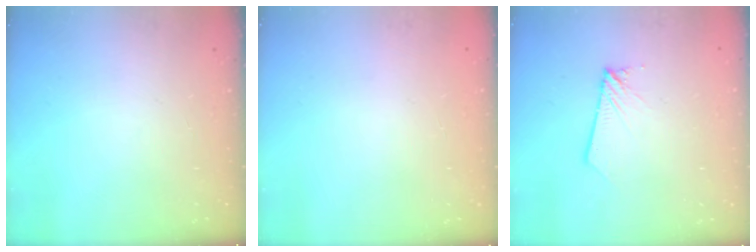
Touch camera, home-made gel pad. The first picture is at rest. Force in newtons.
{"total": 0.0}
{"total": 2.0, "press": 2.0, "slide": 0.1}